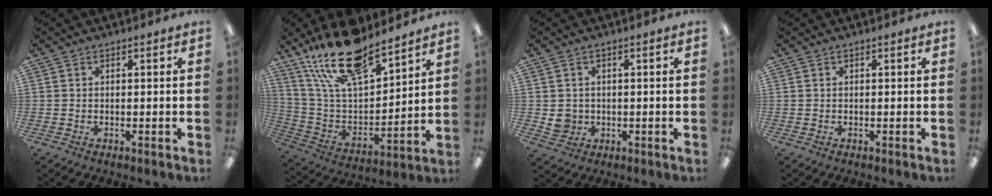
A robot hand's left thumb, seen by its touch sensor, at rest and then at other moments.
{"total": 21.7, "force": [16.9, 7.6, 11.3], "torque": [-0.216, -0.096, 0.297]}
{"total": 3.6, "force": [0.3, 3.5, 1.0], "torque": [-0.006, 0.001, 0.006]}
{"total": 0.0}